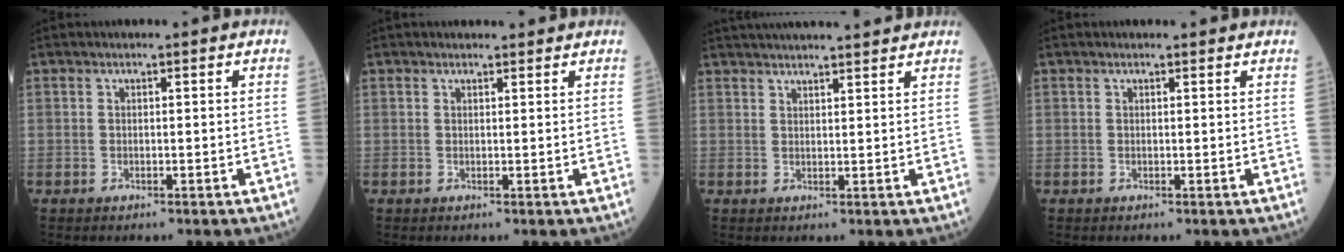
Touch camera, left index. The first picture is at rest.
{"total": 1.5, "force": [1.4, 0.4, 0.1], "torque": [-0.008, 0.006, 0.020]}
{"total": 12.6, "force": [11.6, 0.9, 4.9], "torque": [-0.078, 0.034, 0.161]}
{"total": 1.5, "force": [1.4, 0.2, 0.2], "torque": [-0.011, 0.006, 0.013]}